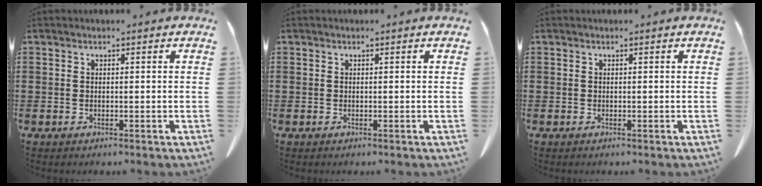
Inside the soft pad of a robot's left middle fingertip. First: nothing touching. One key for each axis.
{"total": 0.0}
{"total": 0.0}